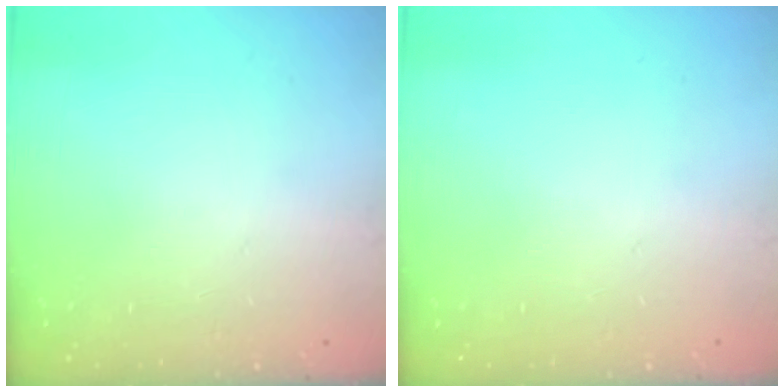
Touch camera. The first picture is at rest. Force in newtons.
{"total": 0.0}